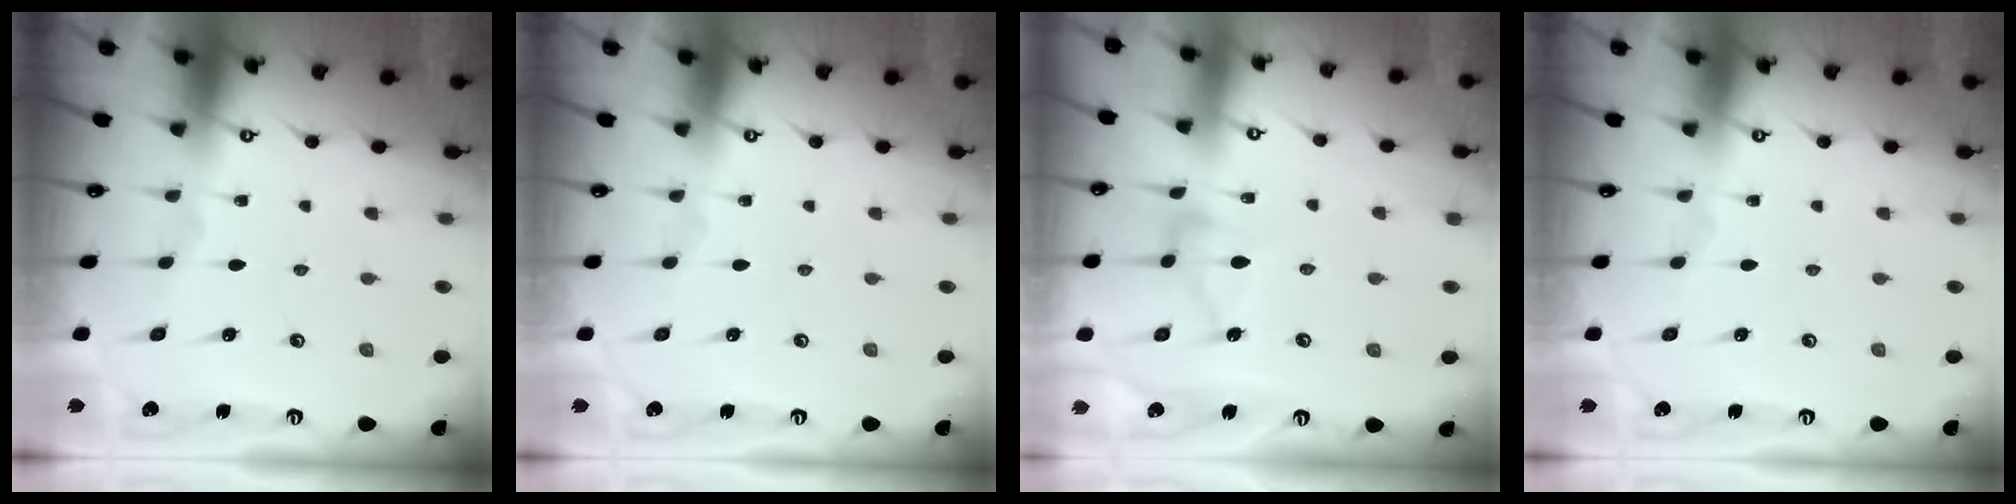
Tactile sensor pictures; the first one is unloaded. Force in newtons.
{"total": 0.0}
{"total": 7.4, "press": 7.4, "slide": 0.5}
{"total": 0.0}